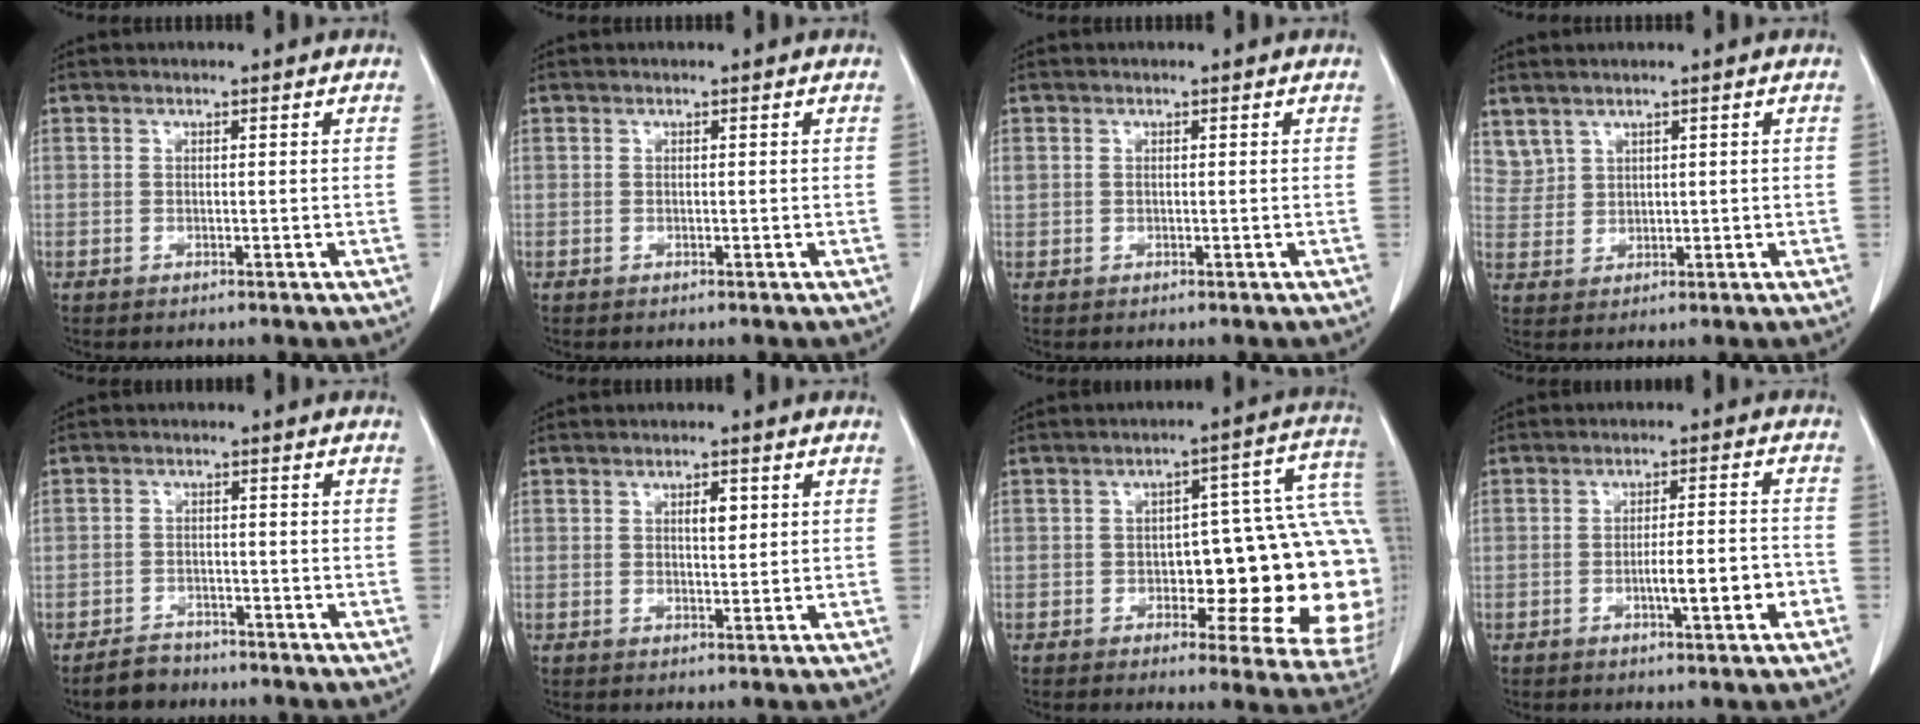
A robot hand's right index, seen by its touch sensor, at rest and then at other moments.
{"total": 0.0}
{"total": 1.1, "force": [0.3, 1.0, 0.5], "torque": [-0.013, 0.012, 0.010]}
{"total": 3.9, "force": [3.0, 2.5, 0.6], "torque": [-0.013, 0.010, 0.074]}
{"total": 3.5, "force": [-2.8, 2.0, -0.1], "torque": [-0.002, 0.007, -0.047]}
{"total": 2.5, "force": [0.9, 1.0, 2.1], "torque": [-0.029, 0.000, 0.013]}
{"total": 20.3, "force": [-1.8, 6.8, 19.1], "torque": [-0.157, 0.039, -0.010]}
{"total": 6.6, "force": [-2.5, 0.8, 6.1], "torque": [-0.090, 0.010, -0.035]}